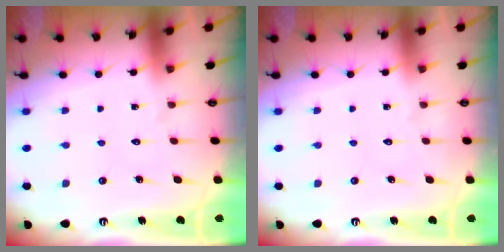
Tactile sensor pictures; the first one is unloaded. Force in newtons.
{"total": 0.0}